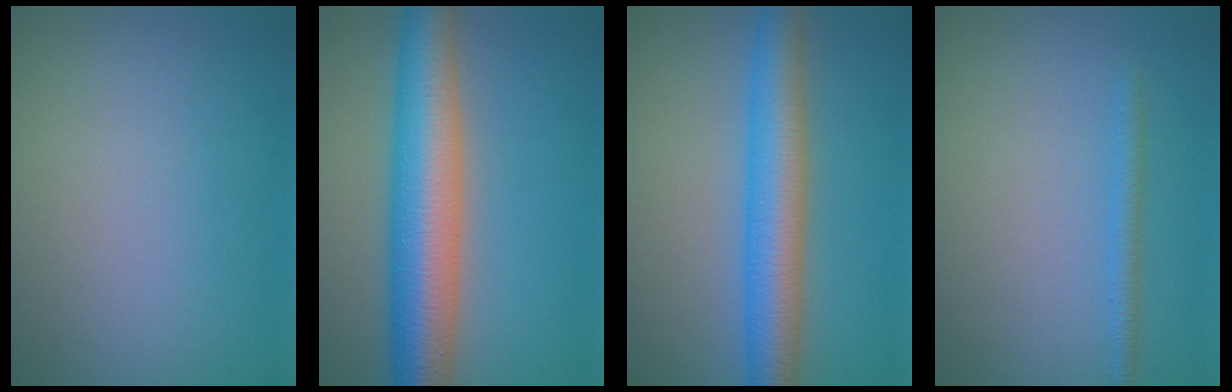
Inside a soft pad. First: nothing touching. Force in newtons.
{"total": 10.3, "press": 10.3, "slide": 0.3}
{"total": 6.9, "press": 6.9, "slide": 0.1}
{"total": 1.5, "press": 1.5, "slide": 0.2}